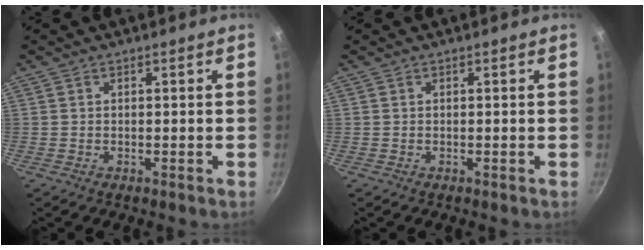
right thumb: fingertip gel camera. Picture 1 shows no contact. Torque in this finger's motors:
{"motor_torque": [-0.07, 0.09, 0.21, -0.24, 0.00]}